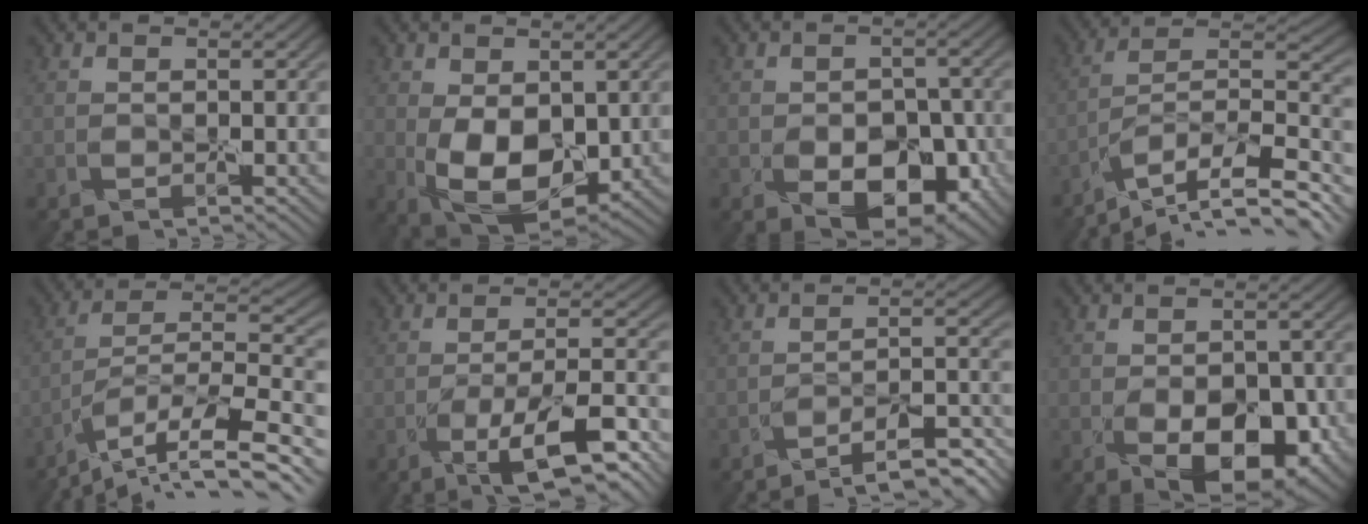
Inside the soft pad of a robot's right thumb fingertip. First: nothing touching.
{"total": 7.6, "force": [-0.6, 4.6, 6.0], "torque": [-0.111, -0.012, -0.003]}
{"total": 8.4, "force": [-3.6, 5.3, 5.5], "torque": [-0.077, -0.011, -0.041]}
{"total": 13.8, "force": [-11.1, 2.5, 7.7], "torque": [-0.133, 0.020, -0.192]}
{"total": 12.9, "force": [-9.7, 2.4, 8.2], "torque": [-0.150, 0.012, -0.175]}
{"total": 8.9, "force": [-5.1, 1.5, 7.1], "torque": [-0.108, 0.011, -0.090]}
{"total": 7.7, "force": [-6.6, 0.2, 3.9], "torque": [-0.040, 0.024, -0.105]}
{"total": 8.9, "force": [-3.4, 5.3, 6.3], "torque": [-0.092, -0.026, -0.030]}